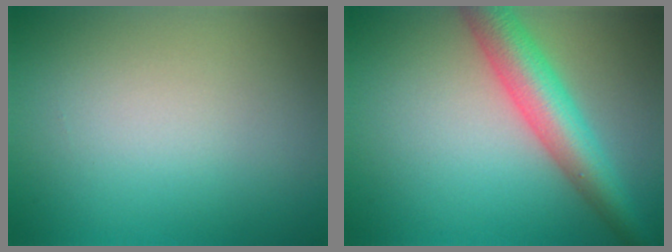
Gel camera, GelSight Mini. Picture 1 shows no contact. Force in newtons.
{"total": 6.2, "press": 6.2, "slide": 0.1}